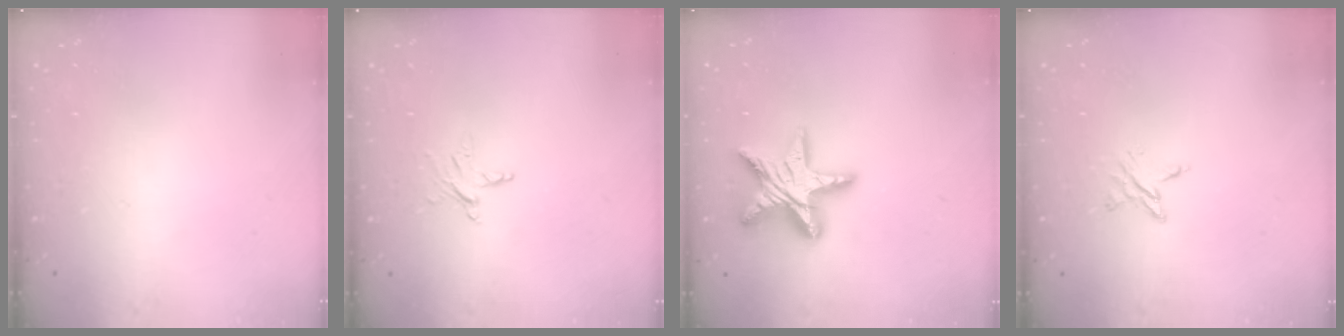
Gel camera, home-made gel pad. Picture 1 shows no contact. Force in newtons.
{"total": 3.7, "press": 3.7, "slide": 0.4}
{"total": 18.8, "press": 18.7, "slide": 1.9}
{"total": 4.2, "press": 4.2, "slide": 0.4}